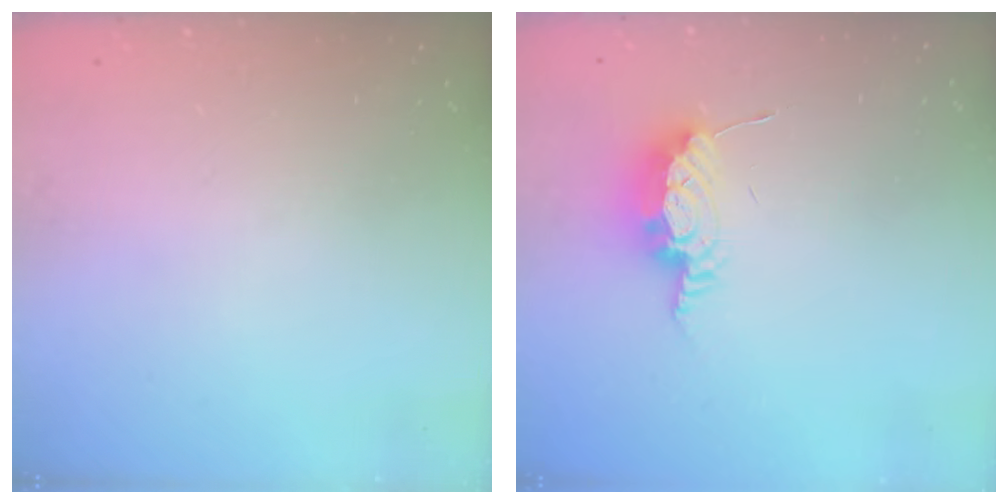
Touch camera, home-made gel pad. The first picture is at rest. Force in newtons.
{"total": 8.5, "press": 8.4, "slide": 0.9}